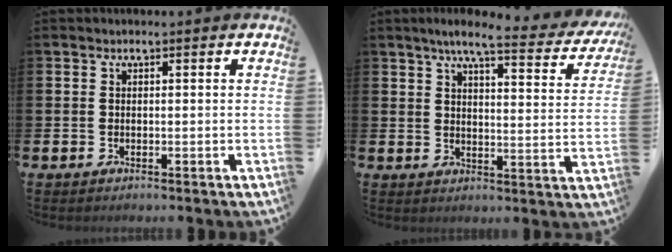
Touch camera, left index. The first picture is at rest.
{"total": 6.7, "force": [5.5, 0.8, 3.6], "torque": [-0.069, -0.030, 0.086]}